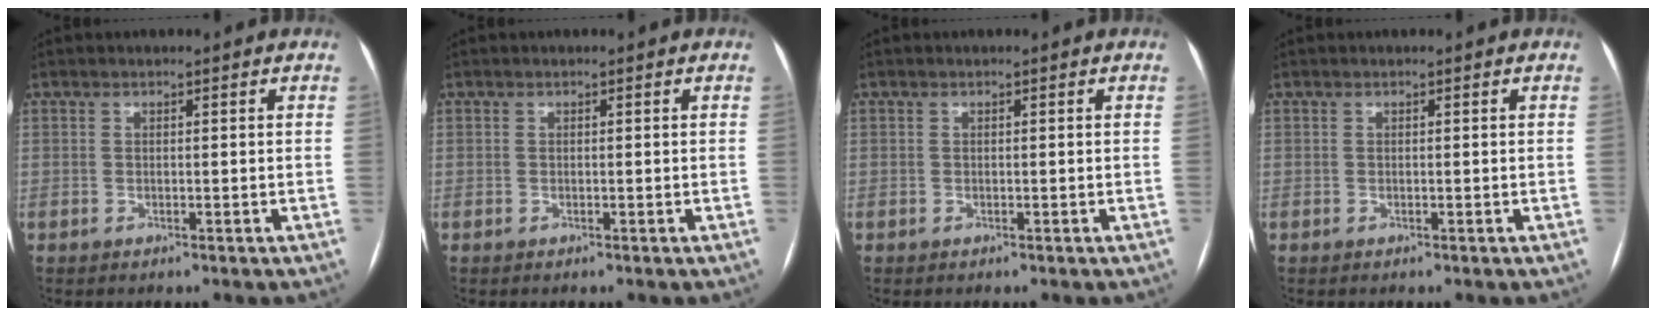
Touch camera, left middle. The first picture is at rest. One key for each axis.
{"total": 0.0}
{"total": 0.0}
{"total": 0.0}